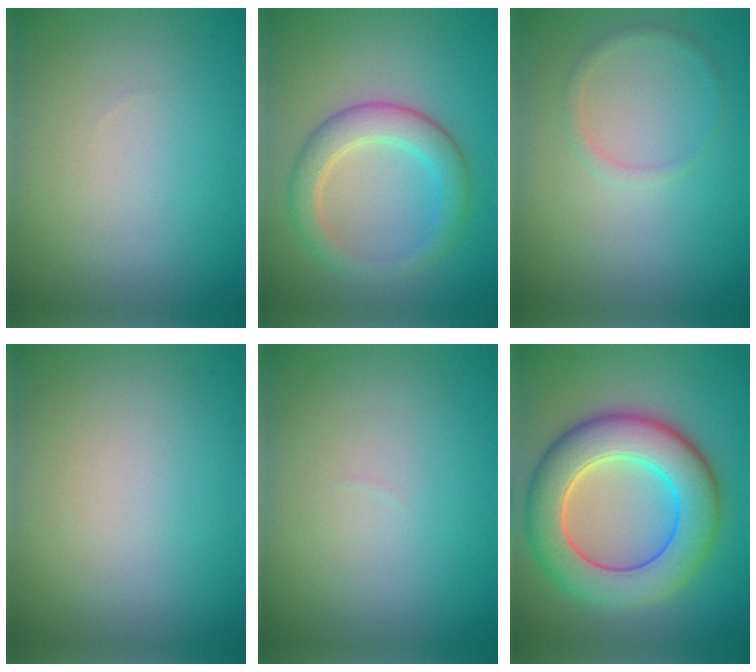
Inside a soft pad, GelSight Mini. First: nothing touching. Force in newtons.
{"total": 4.0, "press": 4.0, "slide": 0.1}
{"total": 1.0, "press": 1.0, "slide": 0.0}
{"total": 0.0}
{"total": 0.0}
{"total": 9.1, "press": 9.1, "slide": 0.5}